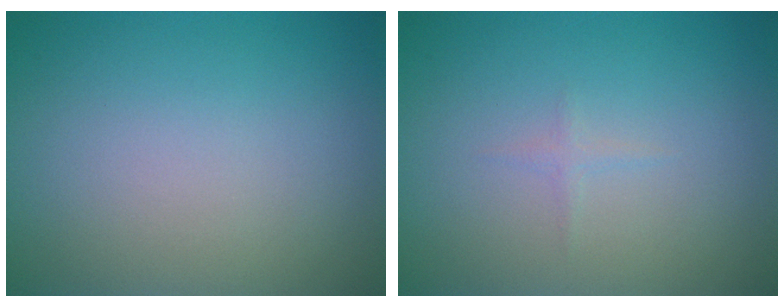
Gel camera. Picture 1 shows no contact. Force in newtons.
{"total": 0.6, "press": 0.6, "slide": 0.0}